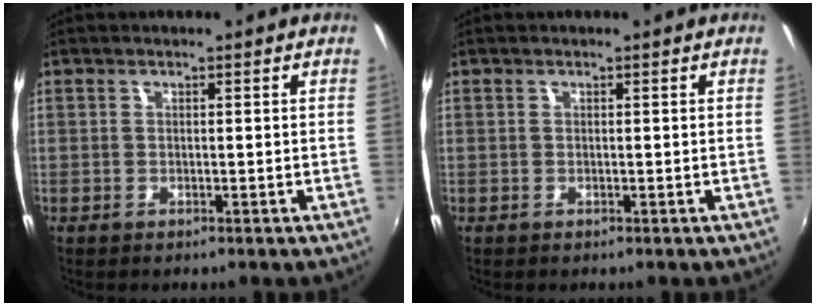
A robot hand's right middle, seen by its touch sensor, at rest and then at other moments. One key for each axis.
{"total": 0.0}